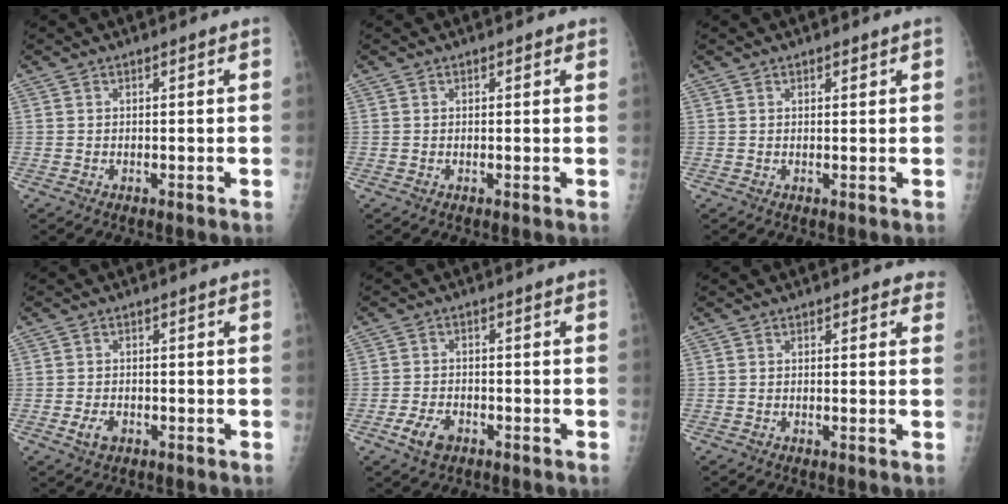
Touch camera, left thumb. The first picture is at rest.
{"total": 1.0, "force": [0.6, 0.7, 0.4], "torque": [0.004, -0.002, 0.003]}
{"total": 1.2, "force": [0.8, 0.7, 0.6], "torque": [-0.001, -0.004, 0.008]}
{"total": 3.0, "force": [-1.2, 1.9, 1.9], "torque": [-0.030, 0.001, -0.021]}
{"total": 4.7, "force": [-2.5, 2.9, 2.7], "torque": [-0.048, 0.010, -0.045]}
{"total": 2.2, "force": [1.5, 1.4, 0.7], "torque": [0.019, -0.004, 0.007]}